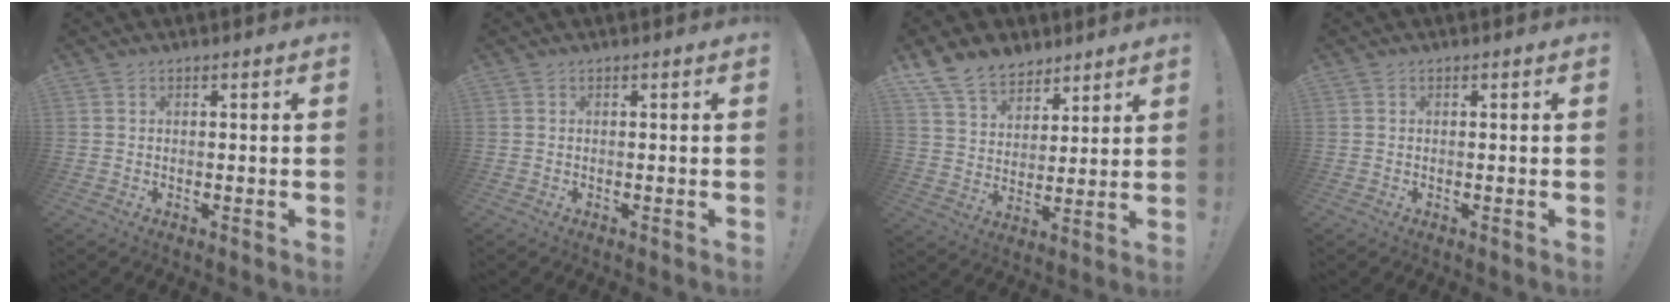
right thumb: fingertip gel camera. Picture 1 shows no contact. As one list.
[{"total": 0.0}, {"total": 12.5, "force": [9.4, 7.7, 3.2], "torque": [-0.072, -0.064, 0.187]}, {"total": 0.0}]